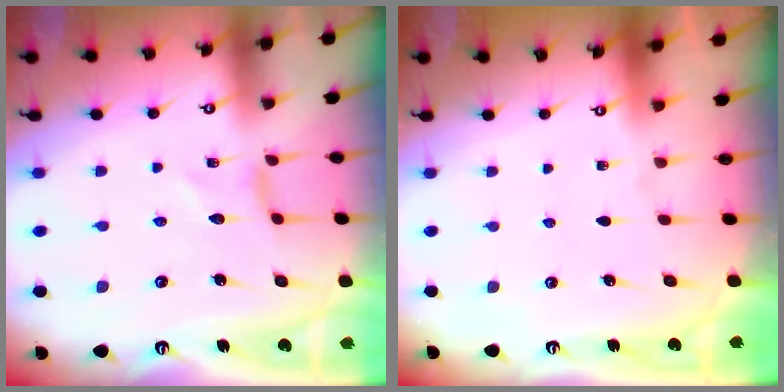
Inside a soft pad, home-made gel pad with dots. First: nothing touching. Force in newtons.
{"total": 0.0}